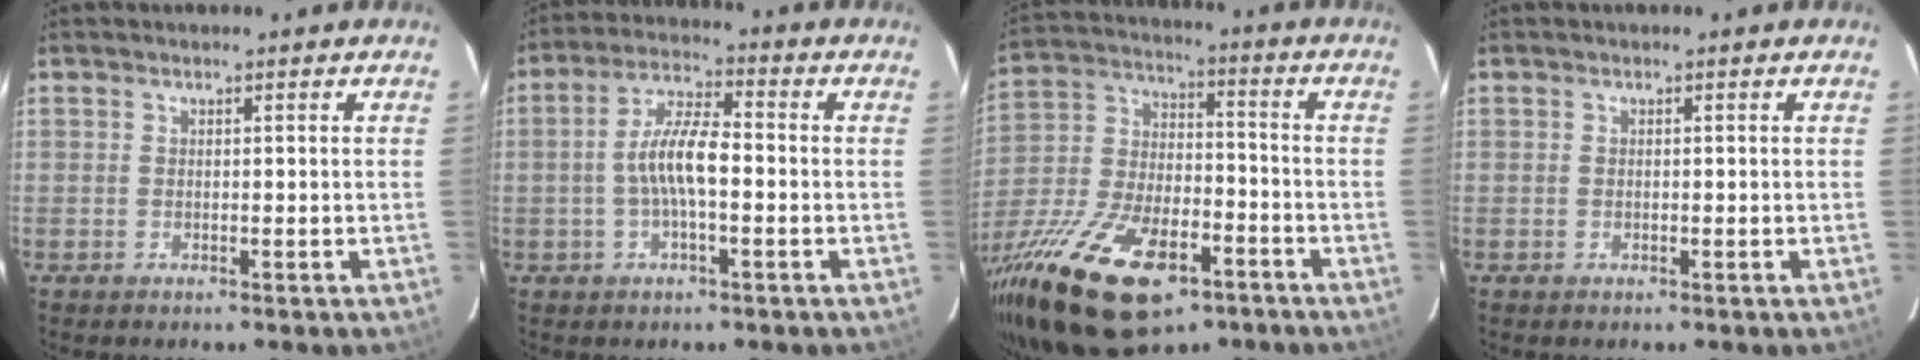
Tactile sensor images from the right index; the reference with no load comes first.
{"total": 8.0, "force": [-1.4, 2.2, 7.5], "torque": [-0.151, 0.013, -0.026]}
{"total": 27.8, "force": [-15.7, 12.9, 19.0], "torque": [-0.391, -0.040, -0.258]}
{"total": 0.0}